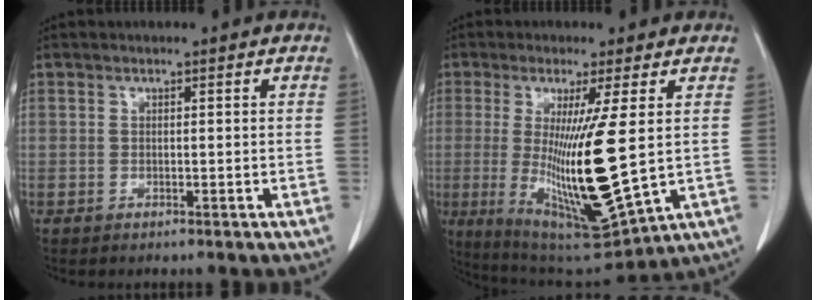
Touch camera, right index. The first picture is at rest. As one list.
[{"total": 18.1, "force": [-0.3, 1.7, 18.0], "torque": [-0.347, -0.040, 0.009]}]